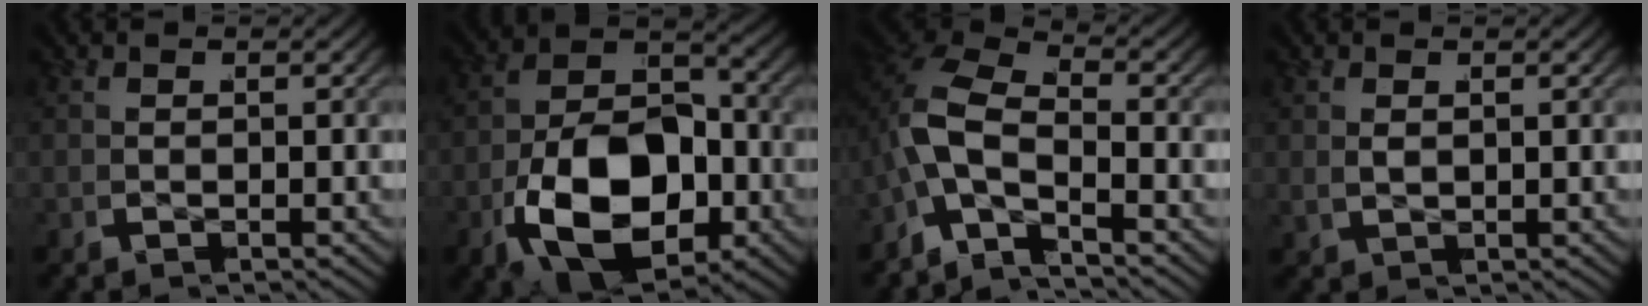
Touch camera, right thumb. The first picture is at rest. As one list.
[{"total": 14.1, "force": [-2.8, 8.8, 10.6], "torque": [-0.232, -0.046, -0.029]}, {"total": 8.2, "force": [-1.1, 5.8, 5.6], "torque": [-0.140, -0.021, -0.032]}, {"total": 0.9, "force": [0.5, 0.4, 0.6], "torque": [-0.017, -0.001, 0.016]}]